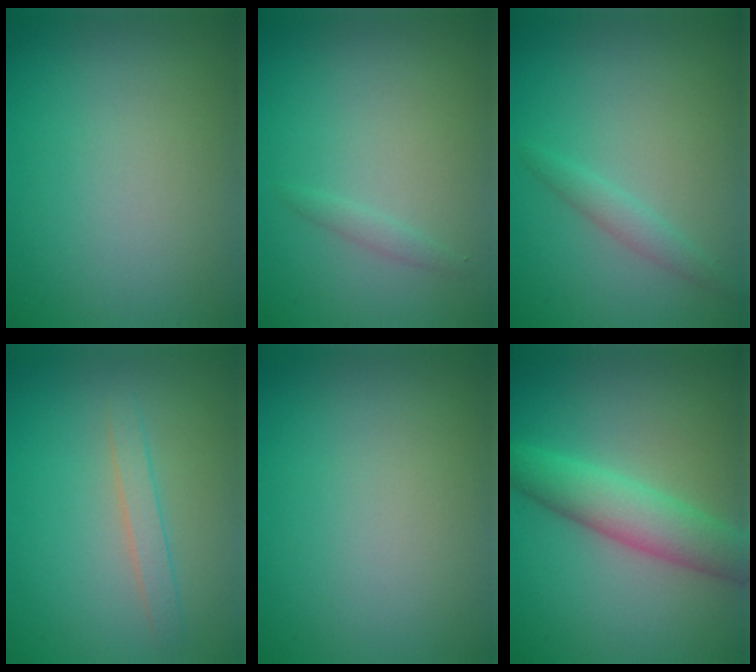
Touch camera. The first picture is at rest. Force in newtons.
{"total": 0.8, "press": 0.8, "slide": 0.1}
{"total": 1.4, "press": 1.4, "slide": 0.1}
{"total": 1.6, "press": 1.6, "slide": 0.1}
{"total": 0.0}
{"total": 4.8, "press": 4.8, "slide": 0.3}